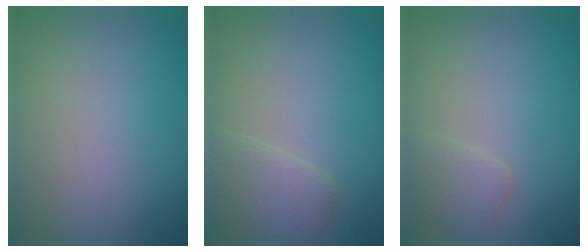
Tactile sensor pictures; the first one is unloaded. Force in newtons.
{"total": 2.7, "press": 2.7, "slide": 0.1}
{"total": 1.7, "press": 1.7, "slide": 0.1}